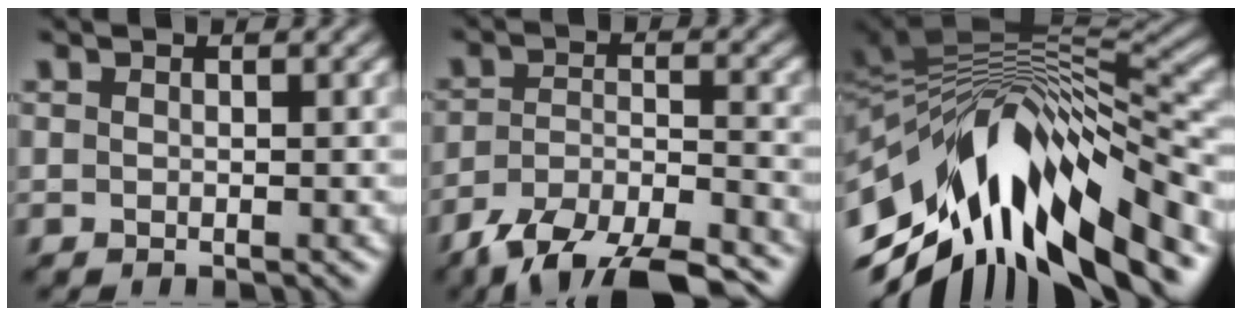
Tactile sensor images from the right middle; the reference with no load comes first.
{"total": 10.6, "force": [-8.8, 3.1, 5.1], "torque": [-0.085, -0.022, -0.144]}
{"total": 14.6, "force": [-5.2, 6.3, 12.0], "torque": [-0.208, 0.009, -0.080]}